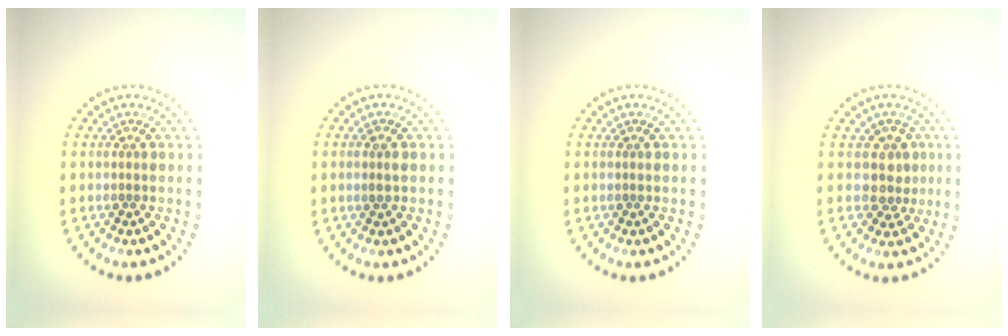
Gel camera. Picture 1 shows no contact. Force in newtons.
{"total": 0.8, "press": 0.8, "slide": 0.1}
{"total": 0.0}
{"total": 2.3, "press": 1.8, "slide": 1.4}